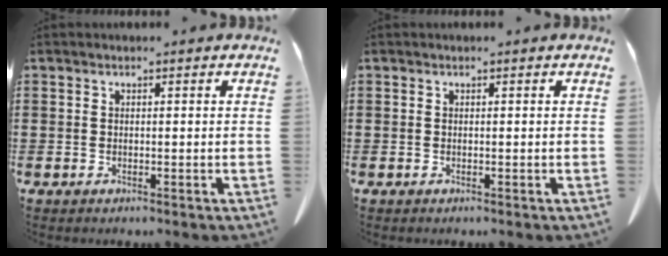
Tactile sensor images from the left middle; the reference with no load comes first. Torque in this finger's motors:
{"motor_torque": [1.06, -1.08, 0.05, 0.01]}